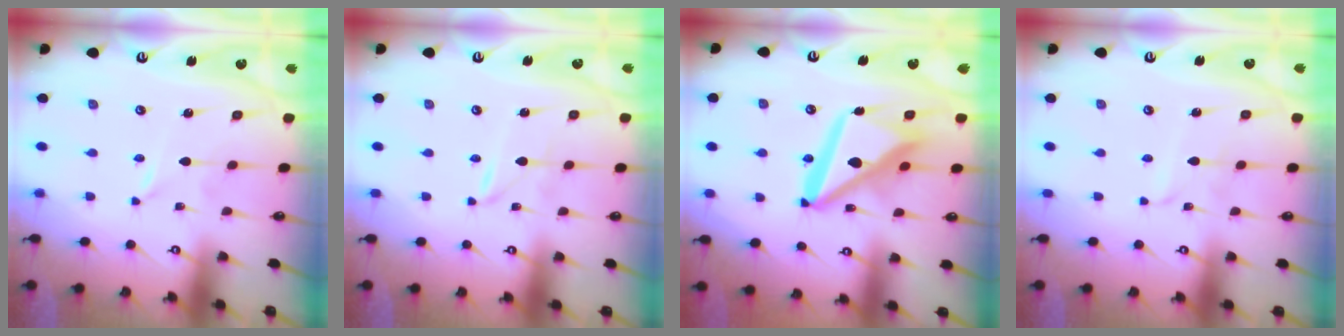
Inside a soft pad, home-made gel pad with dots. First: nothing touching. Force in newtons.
{"total": 1.2, "press": 1.1, "slide": 0.2}
{"total": 15.7, "press": 15.6, "slide": 1.2}
{"total": 2.2, "press": 2.2, "slide": 0.2}